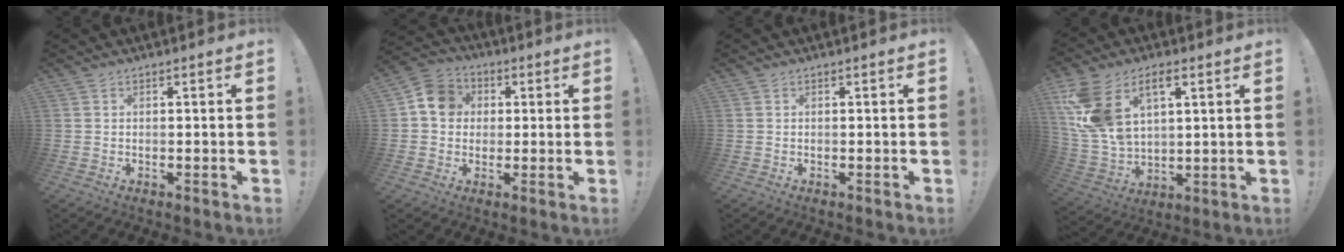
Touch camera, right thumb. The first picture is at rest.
{"total": 9.9, "force": [1.7, 8.7, 4.3], "torque": [-0.058, 0.012, 0.037]}
{"total": 0.0}
{"total": 15.4, "force": [7.0, 9.4, 9.9], "torque": [-0.220, -0.029, 0.133]}